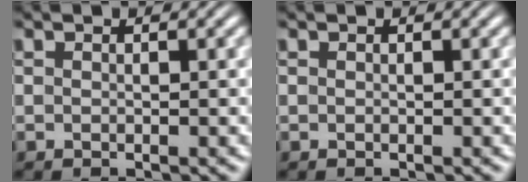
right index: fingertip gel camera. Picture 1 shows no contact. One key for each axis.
{"total": 0.0}